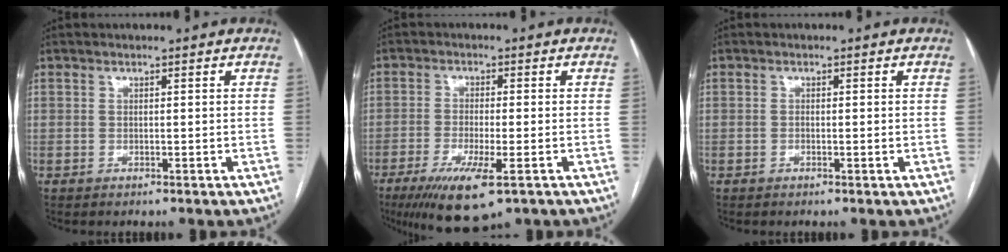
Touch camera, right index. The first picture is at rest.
{"total": 10.0, "force": [-5.5, 1.6, 8.2], "torque": [-0.148, -0.027, -0.089]}
{"total": 0.7, "force": [-0.2, 0.2, 0.7], "torque": [-0.011, 0.000, -0.003]}